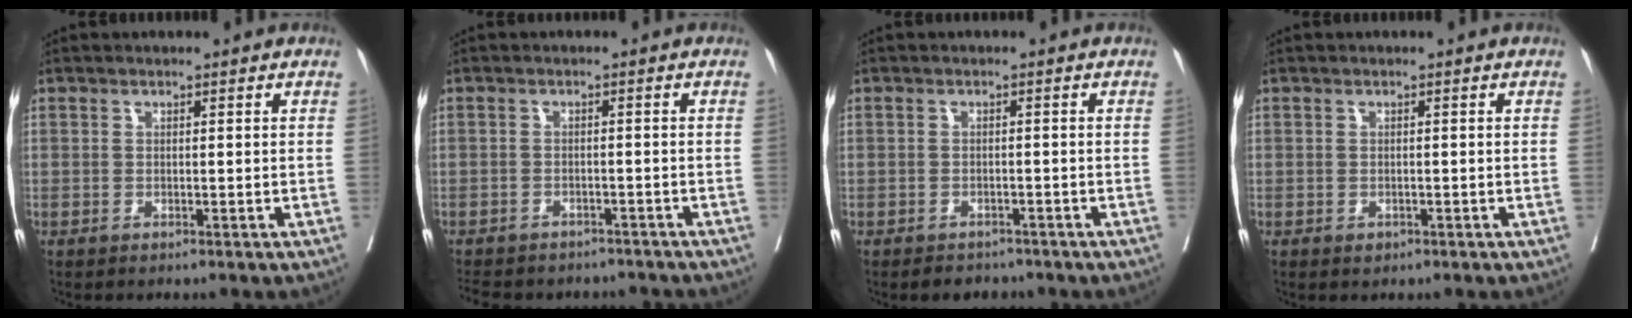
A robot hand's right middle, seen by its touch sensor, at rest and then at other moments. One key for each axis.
{"total": 12.1, "fx": -10.5, "fy": 4.7, "fz": 3.5, "tx": -0.078, "ty": 0.002, "tz": -0.129}
{"total": 3.2, "fx": -2.7, "fy": 1.5, "fz": 0.4, "tx": -0.005, "ty": 0.001, "tz": -0.038}
{"total": 0.9, "fx": -0.4, "fy": 0.7, "fz": 0.4, "tx": -0.006, "ty": 0.002, "tz": -0.001}